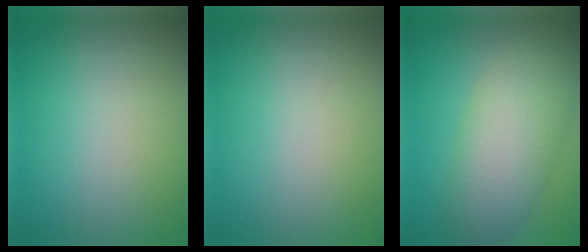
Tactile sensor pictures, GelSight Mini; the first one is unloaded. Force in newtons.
{"total": 0.0}
{"total": 7.0, "press": 7.0, "slide": 0.3}